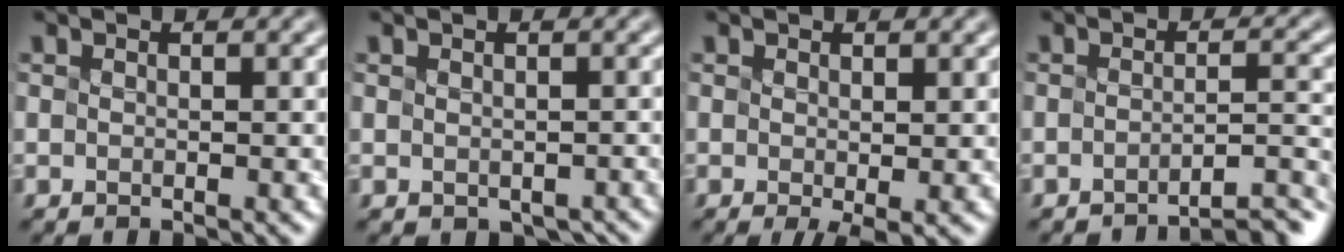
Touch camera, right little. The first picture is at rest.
{"total": 2.1, "force": [-1.0, 1.3, 1.2], "torque": [-0.014, -0.013, -0.006]}
{"total": 1.5, "force": [-0.2, 0.2, 1.5], "torque": [-0.023, -0.009, -0.004]}
{"total": 4.2, "force": [-3.4, 0.6, 2.3], "torque": [-0.020, 0.015, -0.054]}